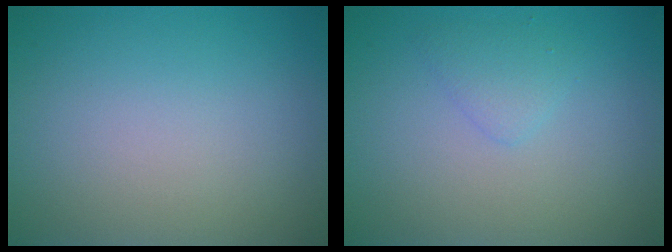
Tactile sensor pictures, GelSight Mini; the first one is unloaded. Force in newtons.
{"total": 1.4, "press": 1.4, "slide": 0.1}